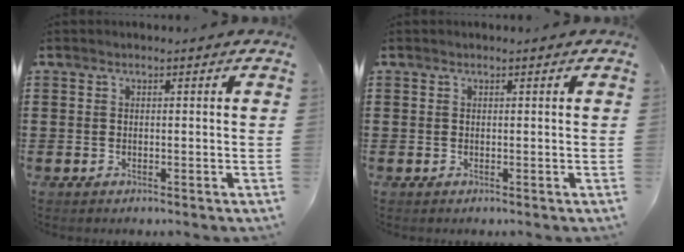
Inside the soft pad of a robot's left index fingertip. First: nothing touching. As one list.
[{"total": 0.0}]